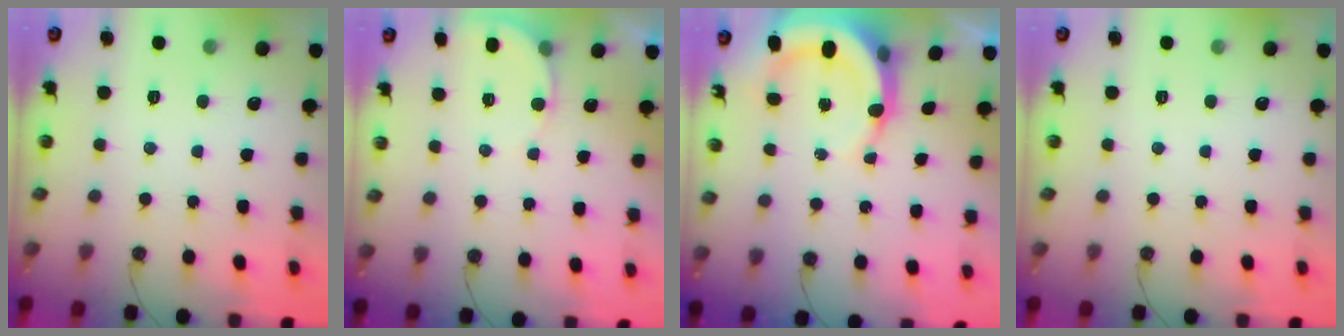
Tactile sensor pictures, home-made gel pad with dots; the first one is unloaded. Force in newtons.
{"total": 3.7, "press": 3.7, "slide": 0.2}
{"total": 8.0, "press": 7.8, "slide": 2.0}
{"total": 0.0}